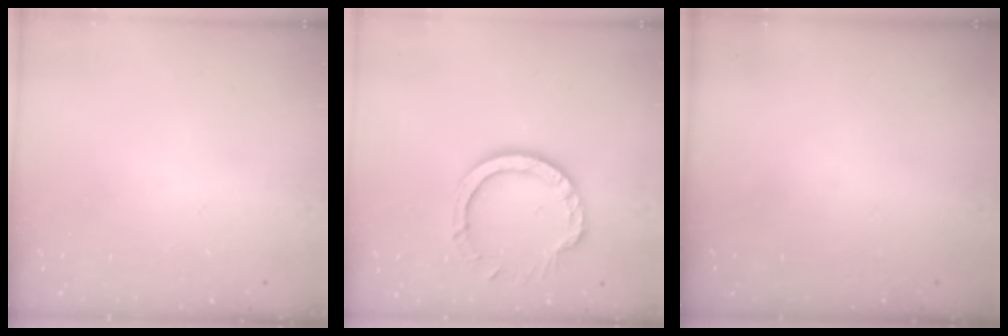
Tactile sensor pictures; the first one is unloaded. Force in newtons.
{"total": 10.8, "press": 10.7, "slide": 1.3}
{"total": 0.0}